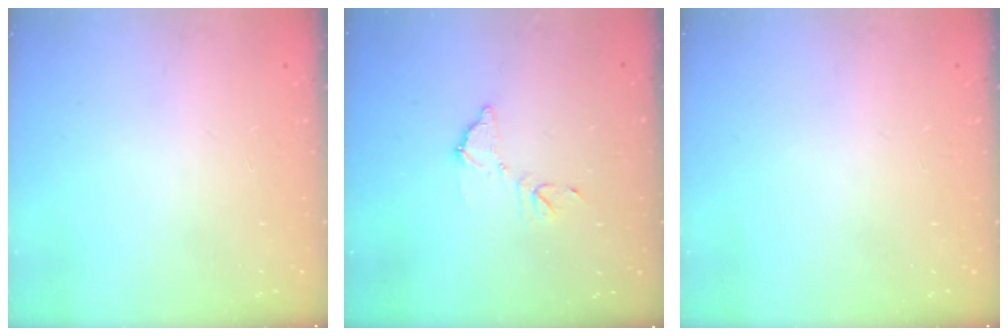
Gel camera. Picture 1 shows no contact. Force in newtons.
{"total": 9.5, "press": 9.5, "slide": 0.4}
{"total": 0.0}